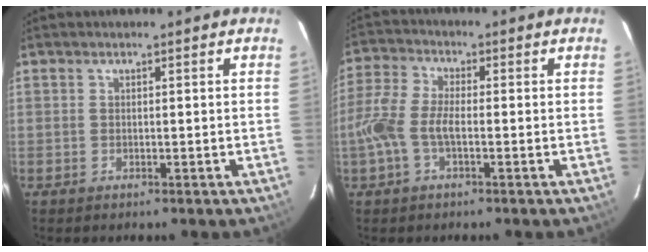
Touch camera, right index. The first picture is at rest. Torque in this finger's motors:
{"motor_torque": [1.10, -0.23, 0.58, 0.14]}